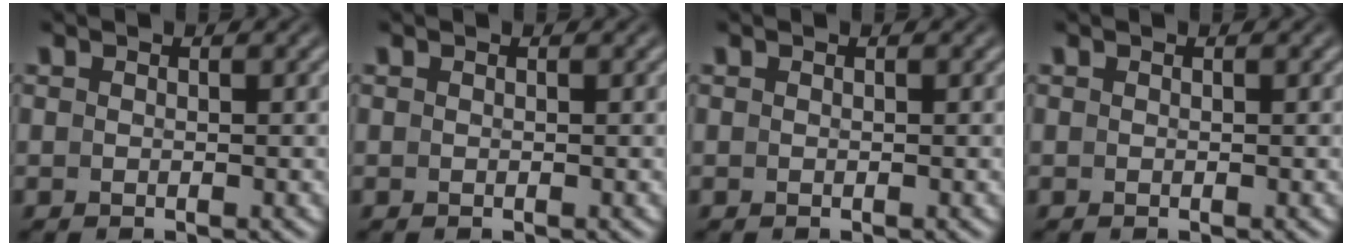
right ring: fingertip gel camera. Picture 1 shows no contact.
{"total": 0.0}
{"total": 0.0}
{"total": 0.0}